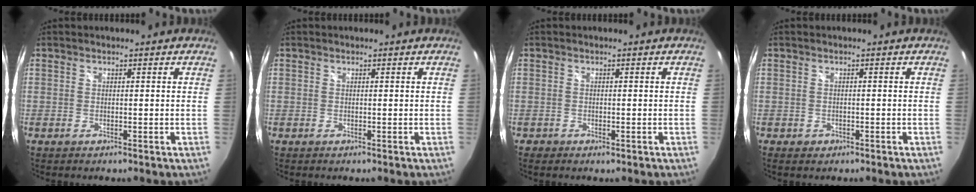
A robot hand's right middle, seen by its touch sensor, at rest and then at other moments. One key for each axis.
{"total": 0.0}
{"total": 1.2, "fx": -0.7, "fy": 0.9, "fz": 0.5, "tx": -0.011, "ty": -0.006, "tz": -0.014}
{"total": 1.6, "fx": -0.7, "fy": 1.4, "fz": 0.4, "tx": -0.011, "ty": -0.004, "tz": -0.008}